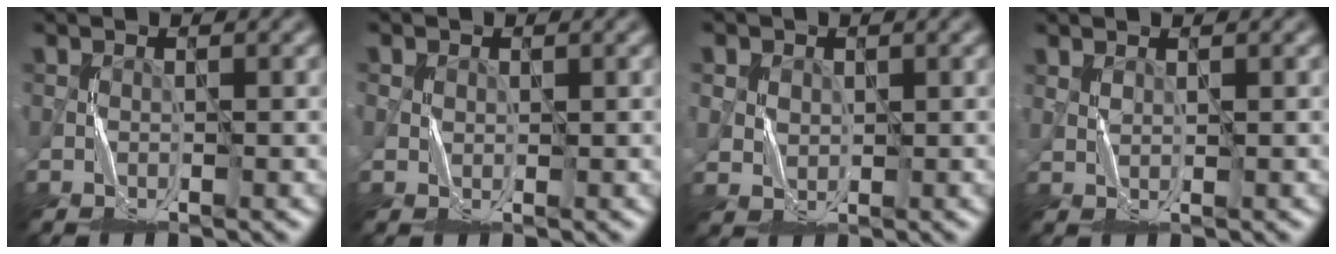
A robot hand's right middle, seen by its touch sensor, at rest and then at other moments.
{"total": 0.7, "force": [0.2, 0.6, 0.0], "torque": [-0.001, -0.003, 0.006]}
{"total": 1.9, "force": [0.7, 1.7, 0.5], "torque": [-0.017, -0.003, 0.014]}
{"total": 1.0, "force": [0.6, 0.3, 0.8], "torque": [-0.019, -0.004, 0.016]}